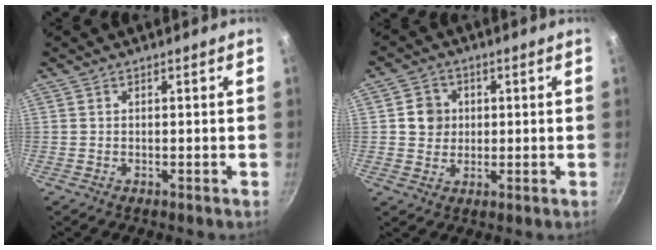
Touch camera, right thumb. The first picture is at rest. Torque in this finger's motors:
{"motor_torque": [0.48, 0.66, 0.30, -0.50, 0.00]}